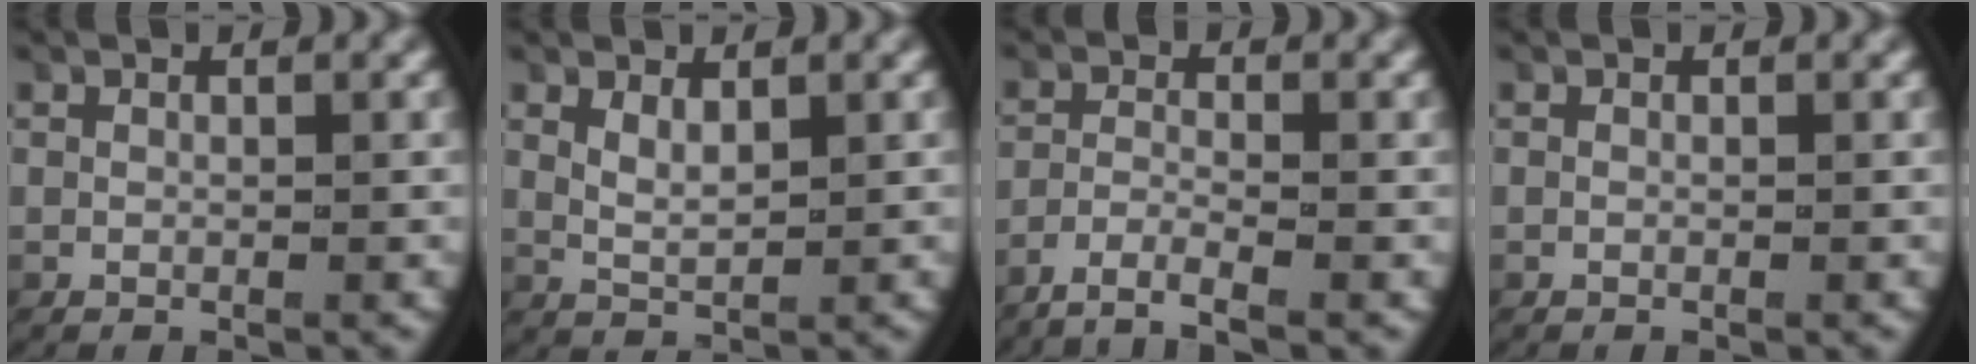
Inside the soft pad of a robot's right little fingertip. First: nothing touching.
{"total": 1.7, "force": [0.8, 0.6, 1.3], "torque": [-0.029, -0.007, 0.023]}
{"total": 4.1, "force": [-3.4, 0.6, 2.2], "torque": [-0.042, -0.010, -0.056]}
{"total": 0.0}